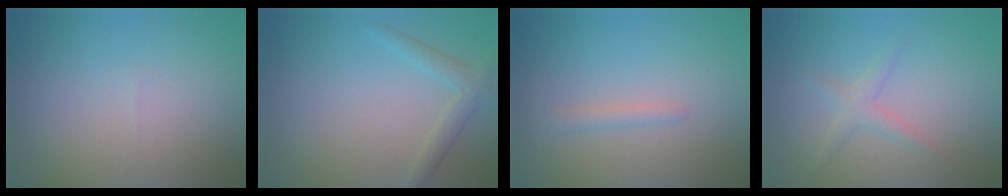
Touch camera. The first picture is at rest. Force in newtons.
{"total": 1.9, "press": 1.9, "slide": 0.2}
{"total": 1.3, "press": 1.3, "slide": 0.1}
{"total": 1.6, "press": 1.6, "slide": 0.1}